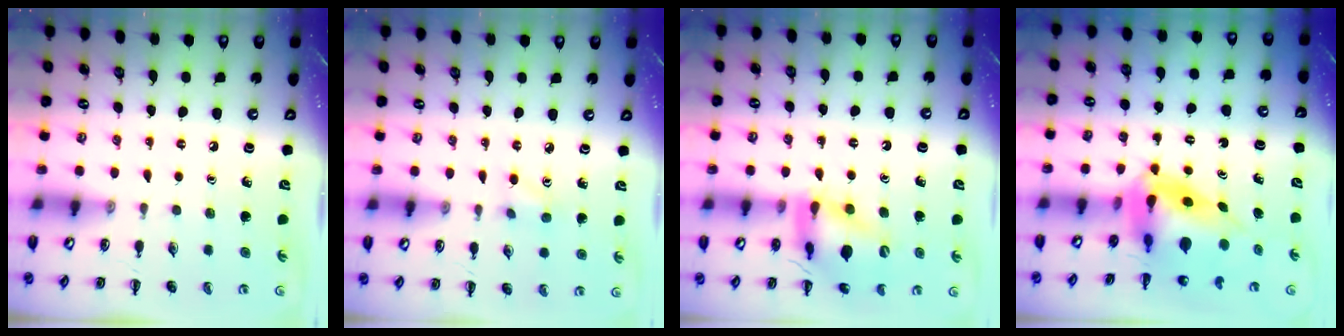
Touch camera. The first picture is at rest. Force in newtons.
{"total": 3.2, "press": 3.1, "slide": 0.9}
{"total": 15.6, "press": 15.4, "slide": 2.4}
{"total": 7.7, "press": 7.2, "slide": 2.5}